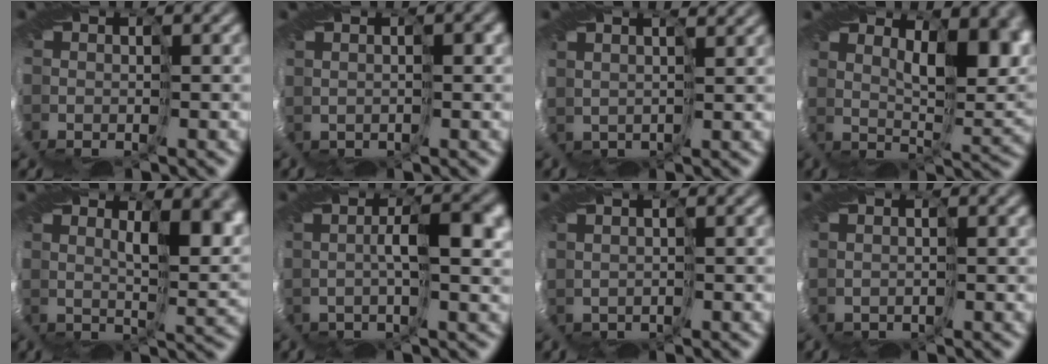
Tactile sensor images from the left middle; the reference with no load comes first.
{"total": 0.6, "force": [0.2, 0.4, 0.4], "torque": [-0.002, 0.013, 0.008]}
{"total": 3.9, "force": [3.3, 1.5, 1.4], "torque": [-0.037, 0.019, 0.046]}
{"total": 5.9, "force": [3.1, 1.7, 4.7], "torque": [-0.068, 0.006, 0.049]}
{"total": 5.6, "force": [2.6, 1.3, 4.8], "torque": [-0.073, 0.006, 0.043]}
{"total": 3.1, "force": [0.4, 0.0, 3.1], "torque": [-0.063, 0.007, 0.005]}
{"total": 0.8, "force": [0.8, -0.1, -0.3], "torque": [0.000, 0.010, 0.024]}
{"total": 0.8, "force": [0.1, -0.5, -0.6], "torque": [0.012, 0.004, 0.007]}